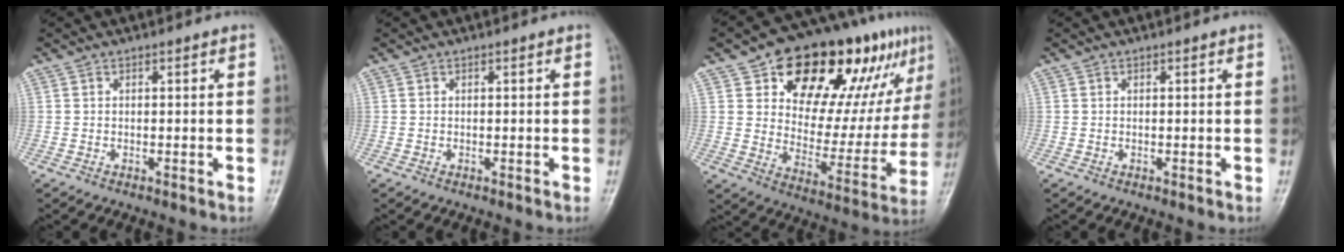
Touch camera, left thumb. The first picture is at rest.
{"total": 0.0}
{"total": 26.3, "force": [13.7, 13.3, 18.2], "torque": [-0.207, -0.016, 0.214]}
{"total": 0.0}